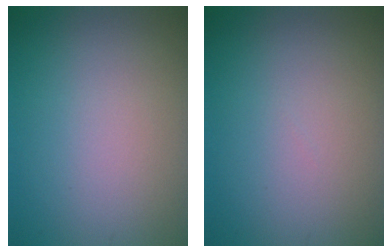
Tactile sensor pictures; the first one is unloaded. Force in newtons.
{"total": 0.0}